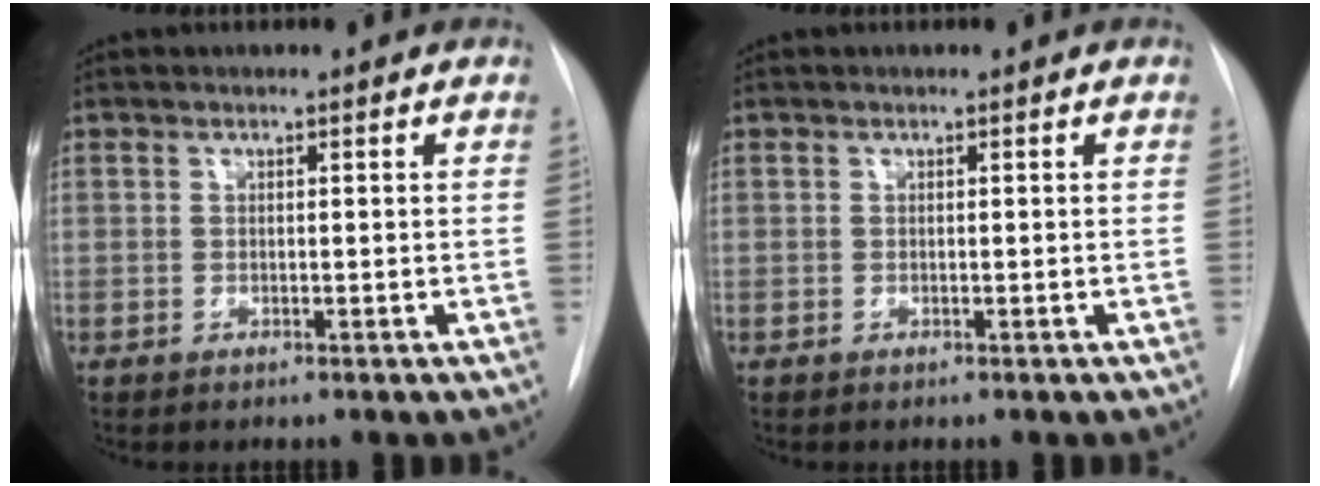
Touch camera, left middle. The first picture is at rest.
{"total": 0.0}